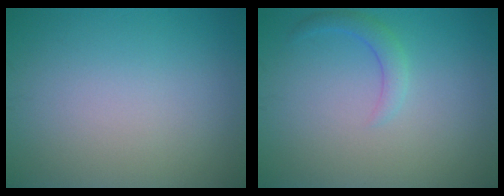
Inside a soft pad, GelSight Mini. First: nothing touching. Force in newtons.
{"total": 1.6, "press": 1.6, "slide": 0.2}